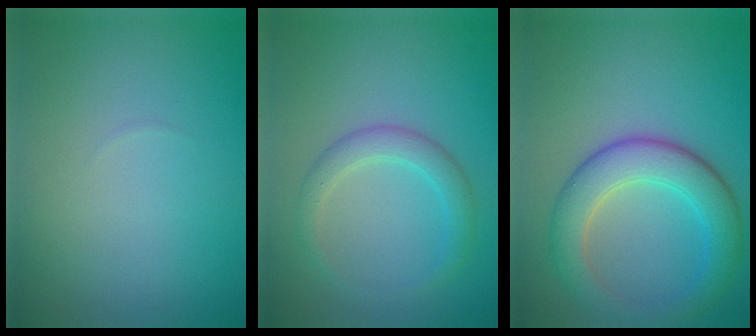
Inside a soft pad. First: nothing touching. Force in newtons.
{"total": 2.6, "press": 2.6, "slide": 0.1}
{"total": 6.0, "press": 6.0, "slide": 0.2}